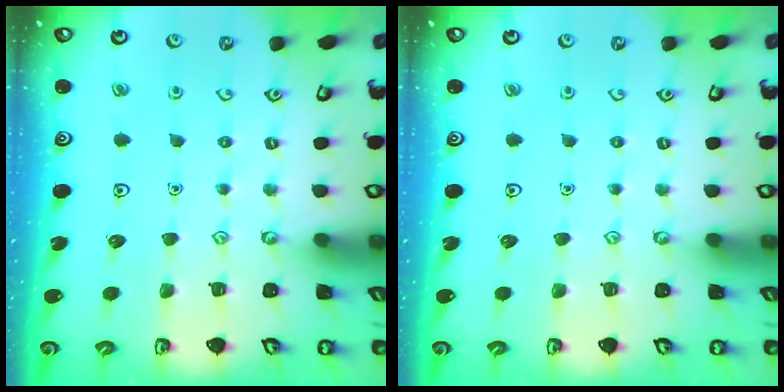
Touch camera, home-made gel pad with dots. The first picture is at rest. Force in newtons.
{"total": 0.0}